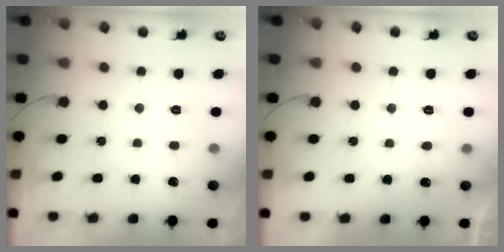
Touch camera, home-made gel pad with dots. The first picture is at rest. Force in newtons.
{"total": 5.4, "press": 5.4, "slide": 0.4}